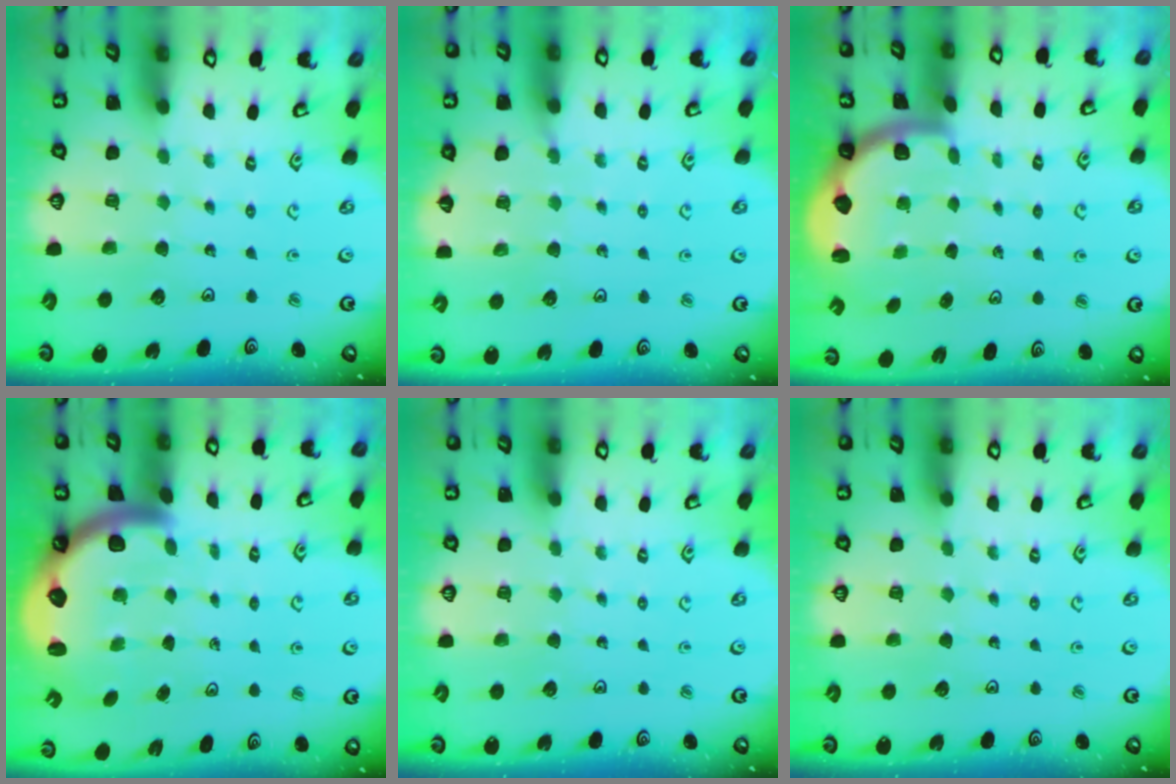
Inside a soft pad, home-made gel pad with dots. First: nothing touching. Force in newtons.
{"total": 5.1, "press": 4.4, "slide": 2.5}
{"total": 2.0, "press": 2.0, "slide": 0.5}
{"total": 3.8, "press": 3.8, "slide": 0.6}
{"total": 0.0}
{"total": 0.0}